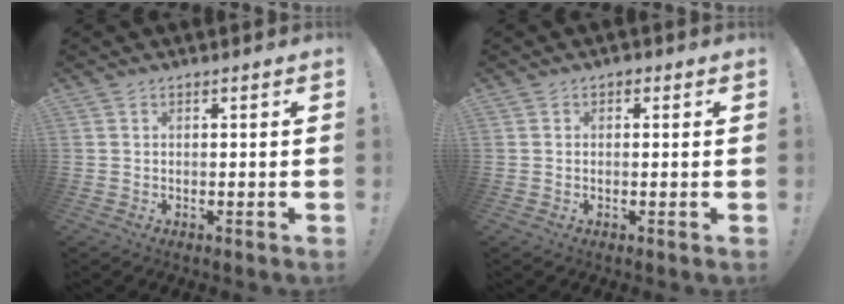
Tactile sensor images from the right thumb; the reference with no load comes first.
{"total": 0.8, "force": [-0.1, 0.7, 0.5], "torque": [-0.001, -0.001, -0.004]}